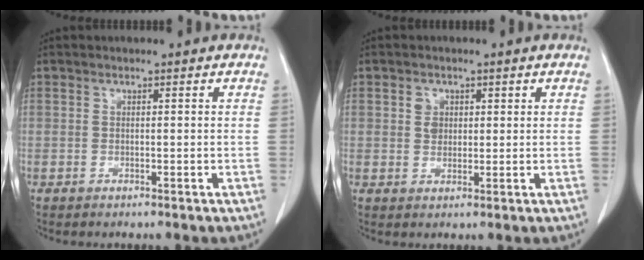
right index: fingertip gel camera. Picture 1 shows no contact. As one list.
[{"total": 2.8, "force": [0.9, 2.3, 1.3], "torque": [-0.023, 0.004, 0.018]}]